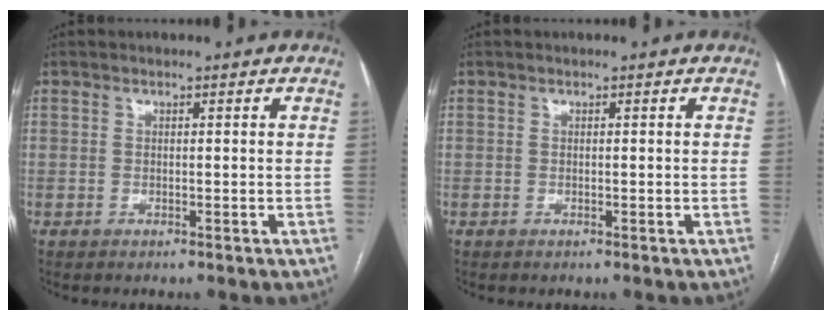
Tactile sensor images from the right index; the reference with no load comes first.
{"total": 0.0}